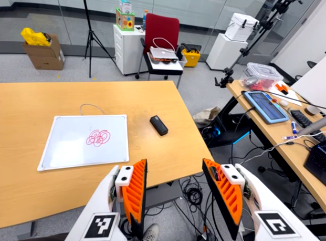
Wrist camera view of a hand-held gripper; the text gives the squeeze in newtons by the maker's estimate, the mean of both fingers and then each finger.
{"total": 0.0}